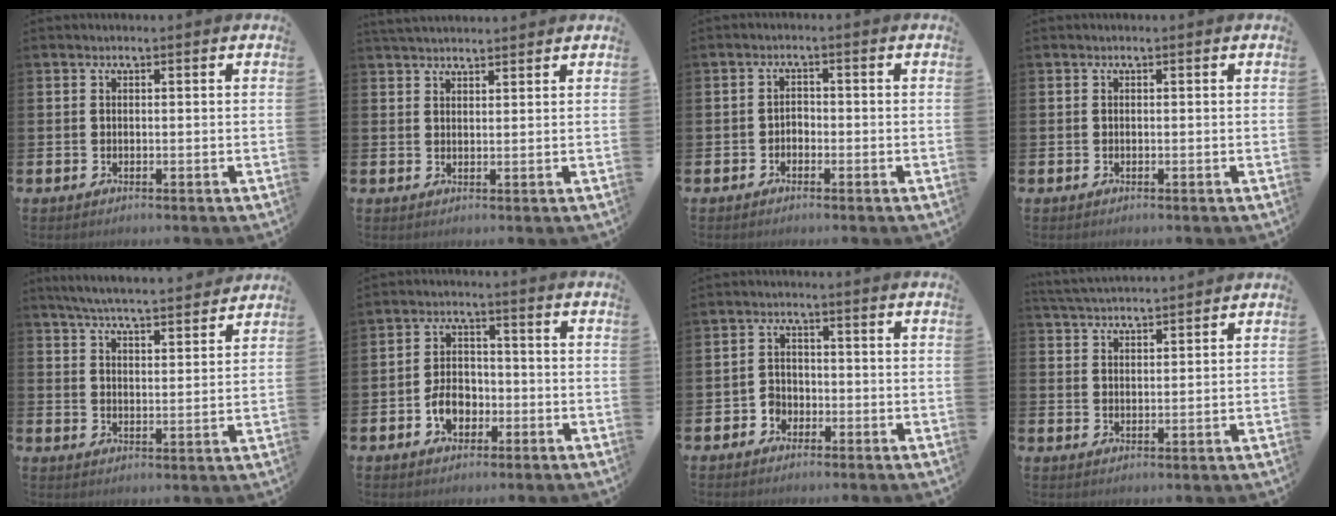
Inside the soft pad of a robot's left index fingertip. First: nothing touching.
{"total": 2.8, "force": [2.7, 0.5, 0.4], "torque": [-0.013, -0.008, 0.050]}
{"total": 1.4, "force": [-1.1, 0.8, 0.3], "torque": [-0.007, 0.002, -0.025]}
{"total": 0.0}
{"total": 6.0, "force": [5.9, 0.2, 1.2], "torque": [-0.040, -0.040, 0.103]}
{"total": 4.7, "force": [-2.0, 3.3, 2.7], "torque": [-0.040, 0.004, -0.040]}
{"total": 2.6, "force": [-1.8, 1.9, 0.4], "torque": [-0.019, 0.008, -0.040]}
{"total": 3.8, "force": [3.7, 0.2, 0.3], "torque": [-0.022, -0.017, 0.069]}